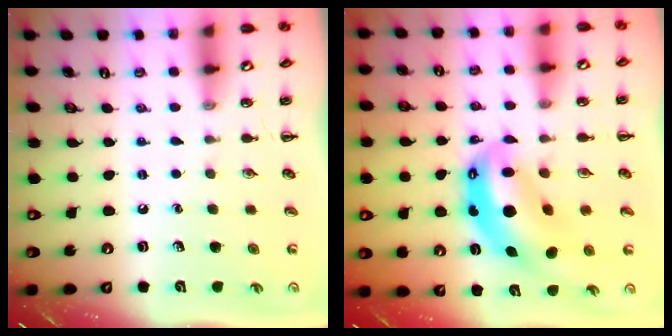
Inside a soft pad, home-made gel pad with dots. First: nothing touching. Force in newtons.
{"total": 11.8, "press": 11.4, "slide": 3.1}